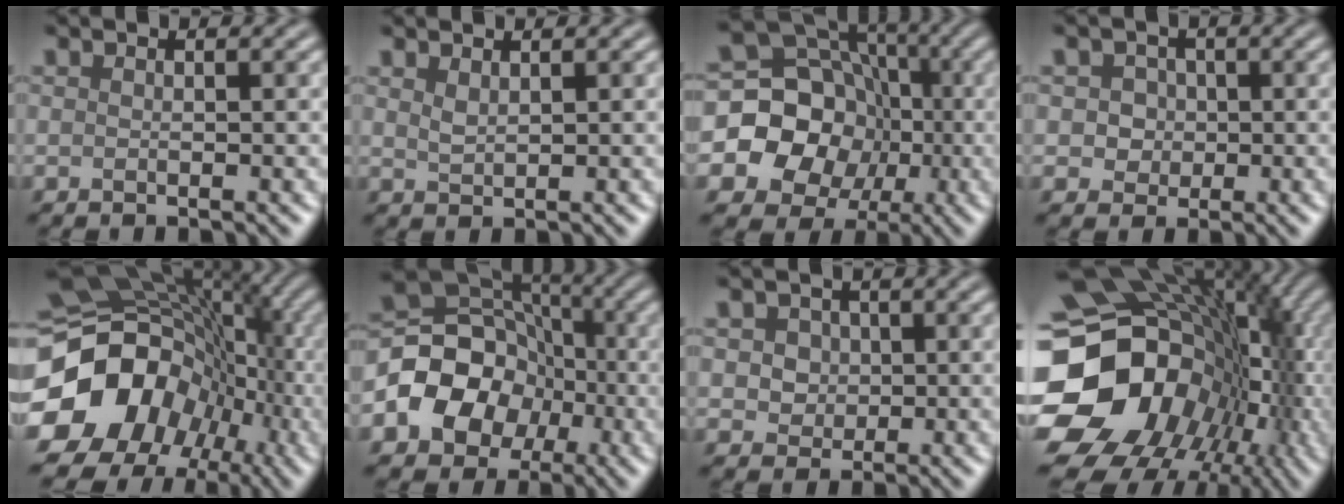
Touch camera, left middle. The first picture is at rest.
{"total": 1.0, "force": [0.8, 0.4, 0.5], "torque": [-0.016, 0.000, 0.020]}
{"total": 13.6, "force": [-1.4, 12.3, 5.6], "torque": [-0.121, 0.029, -0.050]}
{"total": 3.2, "force": [0.8, 2.8, 1.3], "torque": [0.002, 0.023, -0.004]}
{"total": 15.9, "force": [-3.1, 13.1, 8.6], "torque": [-0.185, -0.015, -0.046]}
{"total": 10.2, "force": [-2.5, 8.6, 5.0], "torque": [-0.088, 0.000, -0.072]}
{"total": 3.9, "force": [1.4, 3.2, 1.7], "torque": [-0.016, 0.023, 0.008]}
{"total": 17.2, "force": [-1.4, 14.2, 9.7], "torque": [-0.190, -0.002, -0.010]}